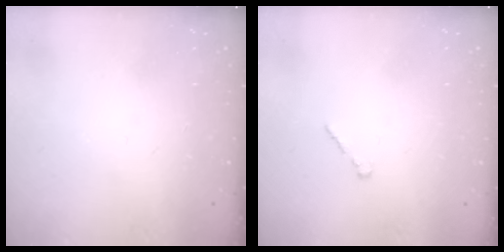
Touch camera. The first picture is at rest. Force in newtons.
{"total": 1.0, "press": 0.8, "slide": 0.5}